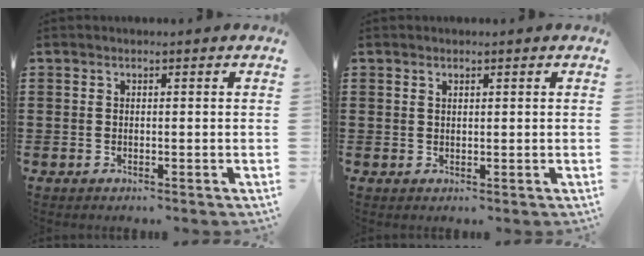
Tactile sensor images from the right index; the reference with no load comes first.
{"total": 0.7, "force": [0.5, 0.3, 0.3], "torque": [-0.007, 0.001, 0.010]}